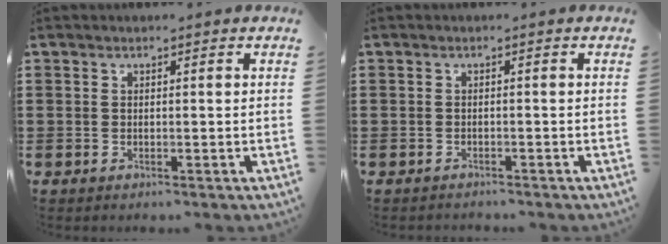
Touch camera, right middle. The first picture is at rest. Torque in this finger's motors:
{"motor_torque": [-0.58, 0.30, -0.15, -0.06]}